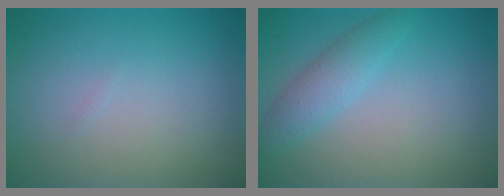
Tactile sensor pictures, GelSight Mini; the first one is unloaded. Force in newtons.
{"total": 2.7, "press": 2.7, "slide": 0.1}